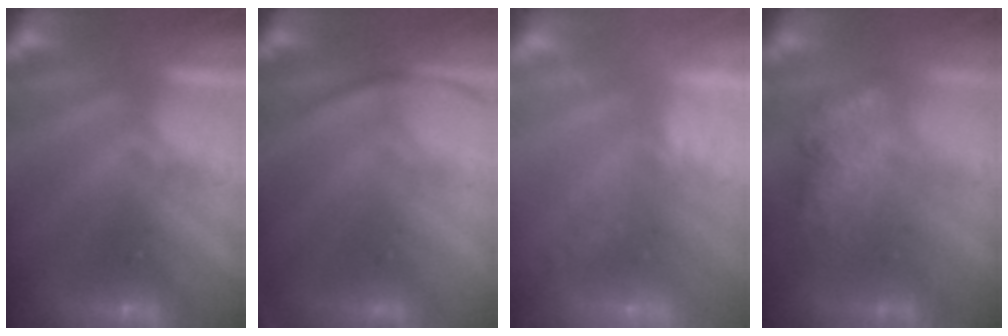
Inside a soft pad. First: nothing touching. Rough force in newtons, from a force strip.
{"total": 2.8}
{"total": 1.1}
{"total": 3.0}